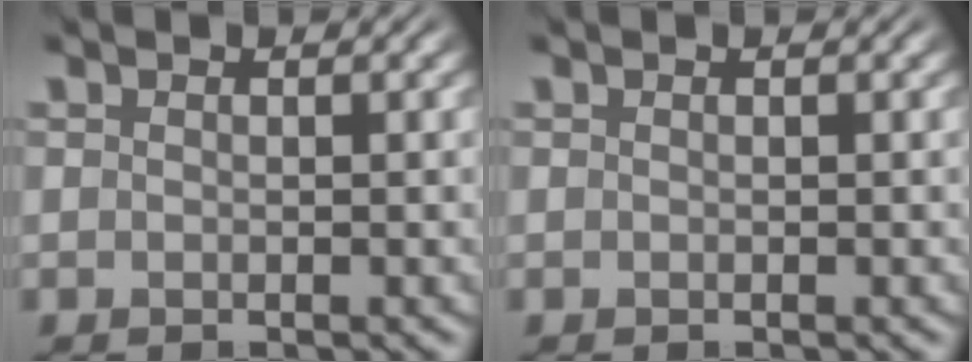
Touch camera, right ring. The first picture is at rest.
{"total": 0.0}